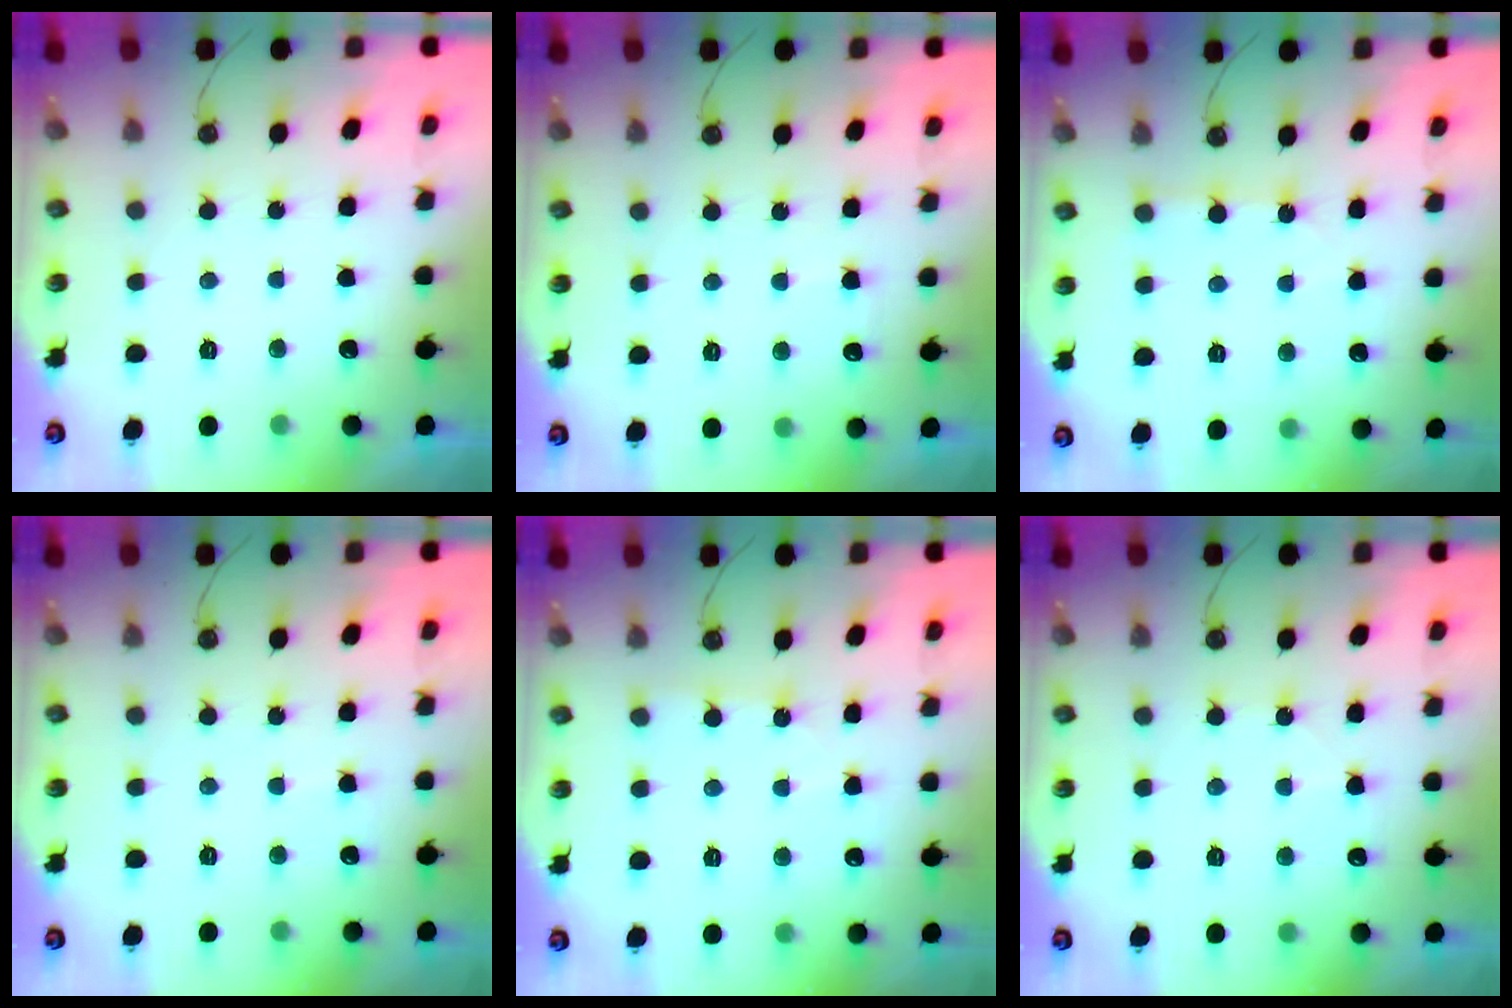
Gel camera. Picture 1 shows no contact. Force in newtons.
{"total": 4.1, "press": 4.0, "slide": 0.5}
{"total": 1.3, "press": 1.2, "slide": 0.2}
{"total": 2.8, "press": 2.8, "slide": 0.5}
{"total": 3.5, "press": 3.5, "slide": 0.6}
{"total": 5.8, "press": 5.8, "slide": 0.6}